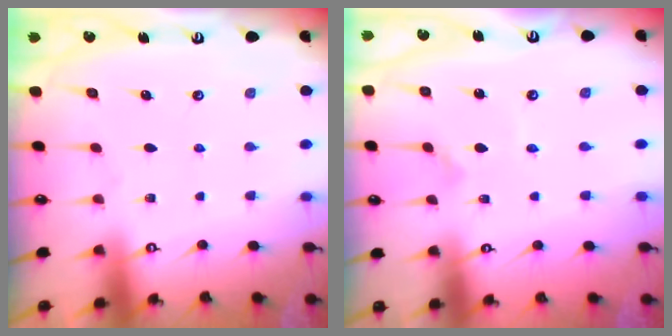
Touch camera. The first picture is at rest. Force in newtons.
{"total": 2.0, "press": 2.0, "slide": 0.3}